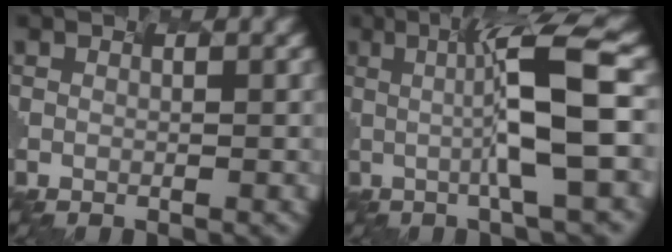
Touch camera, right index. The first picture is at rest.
{"total": 6.8, "force": [-0.4, 0.2, 6.8], "torque": [-0.122, -0.003, 0.022]}